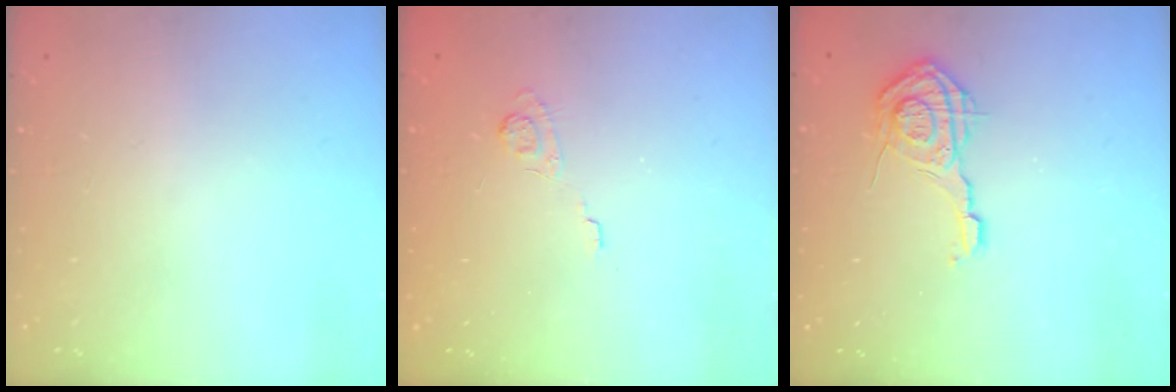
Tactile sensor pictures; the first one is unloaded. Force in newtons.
{"total": 2.6, "press": 2.2, "slide": 1.5}
{"total": 11.4, "press": 11.4, "slide": 0.6}